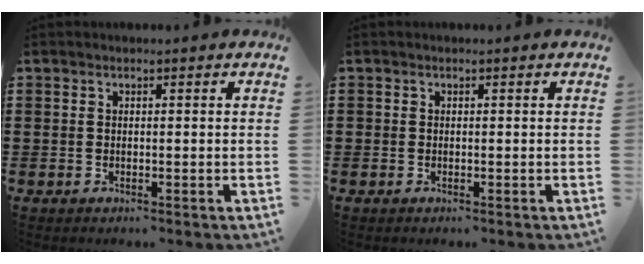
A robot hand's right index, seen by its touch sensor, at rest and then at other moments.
{"total": 0.0}